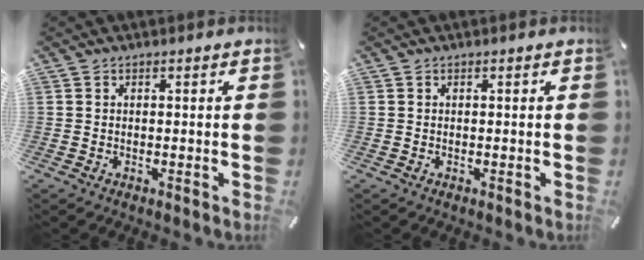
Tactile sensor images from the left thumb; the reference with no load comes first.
{"total": 0.0}